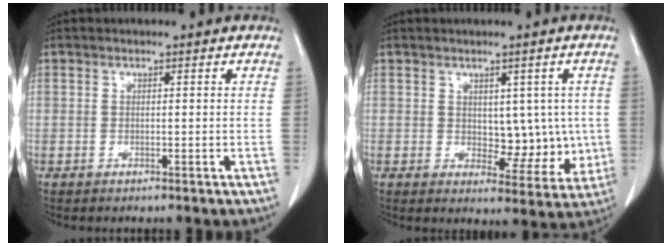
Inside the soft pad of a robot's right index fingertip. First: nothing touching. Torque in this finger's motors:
{"motor_torque": [-0.15, 0.18, 0.03, 0.02]}